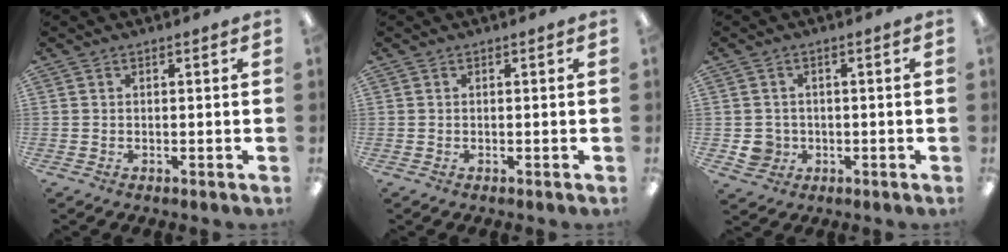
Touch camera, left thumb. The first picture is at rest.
{"total": 0.0}
{"total": 4.0, "force": [-0.6, 3.8, 0.9], "torque": [-0.012, 0.005, -0.010]}